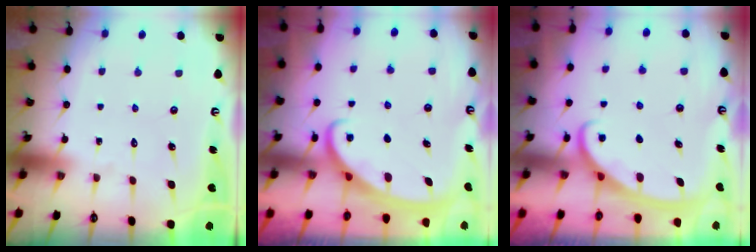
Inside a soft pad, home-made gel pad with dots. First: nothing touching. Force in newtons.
{"total": 2.5, "press": 2.5, "slide": 0.3}
{"total": 2.8, "press": 2.8, "slide": 0.4}